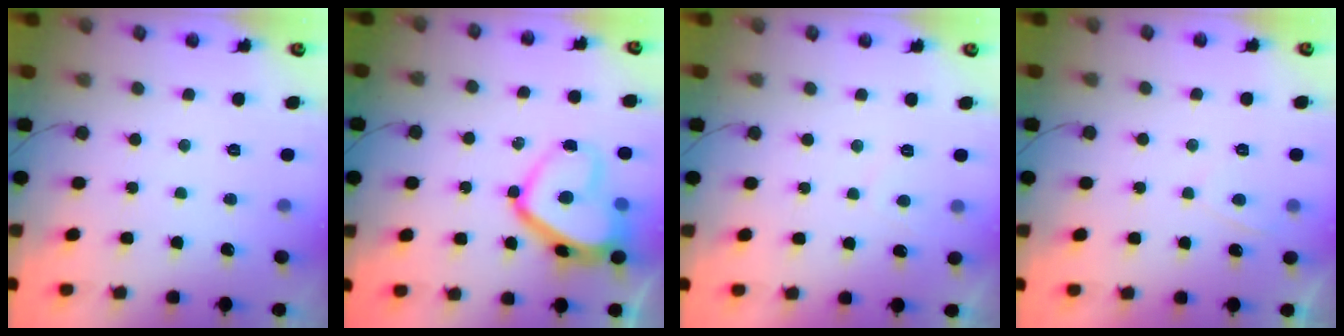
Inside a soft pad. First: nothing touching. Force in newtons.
{"total": 14.6, "press": 14.6, "slide": 1.3}
{"total": 0.9, "press": 0.7, "slide": 0.5}
{"total": 0.7, "press": 0.6, "slide": 0.5}